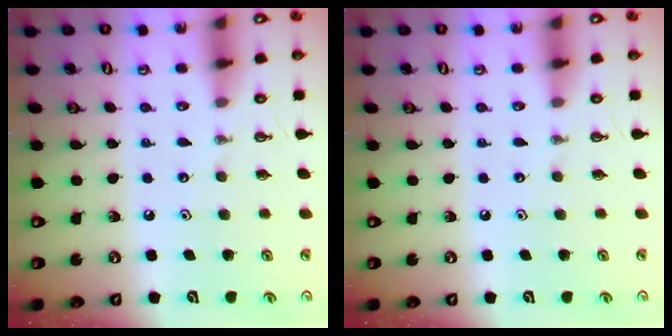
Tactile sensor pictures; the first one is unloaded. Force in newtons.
{"total": 0.0}